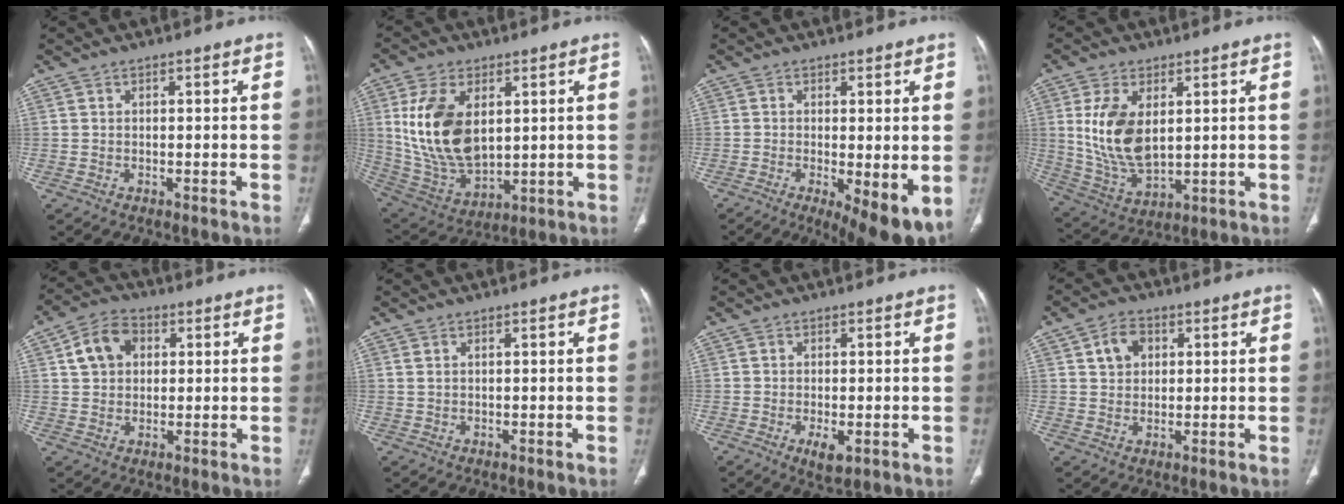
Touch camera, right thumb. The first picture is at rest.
{"total": 17.1, "force": [3.7, 10.0, 13.4], "torque": [-0.250, -0.020, 0.089]}
{"total": 10.0, "force": [-3.0, 3.0, 9.1], "torque": [-0.131, -0.025, -0.040]}
{"total": 12.9, "force": [2.7, 7.1, 10.4], "torque": [-0.200, -0.019, 0.067]}
{"total": 8.0, "force": [2.3, 6.0, 4.7], "torque": [-0.070, 0.009, 0.036]}
{"total": 0.9, "force": [0.5, 0.3, 0.6], "torque": [-0.017, 0.009, 0.015]}
{"total": 3.5, "force": [-1.2, 1.5, 2.9], "torque": [-0.047, -0.008, -0.015]}
{"total": 5.1, "force": [1.9, 3.9, 2.8], "torque": [-0.032, 0.000, 0.033]}